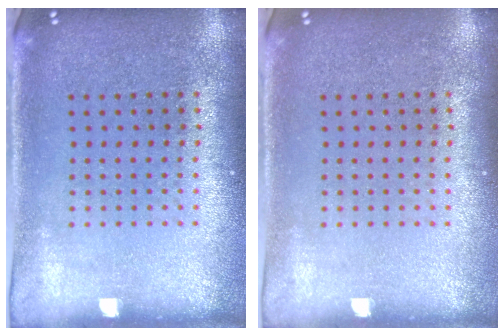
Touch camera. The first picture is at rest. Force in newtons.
{"total": 0.0}